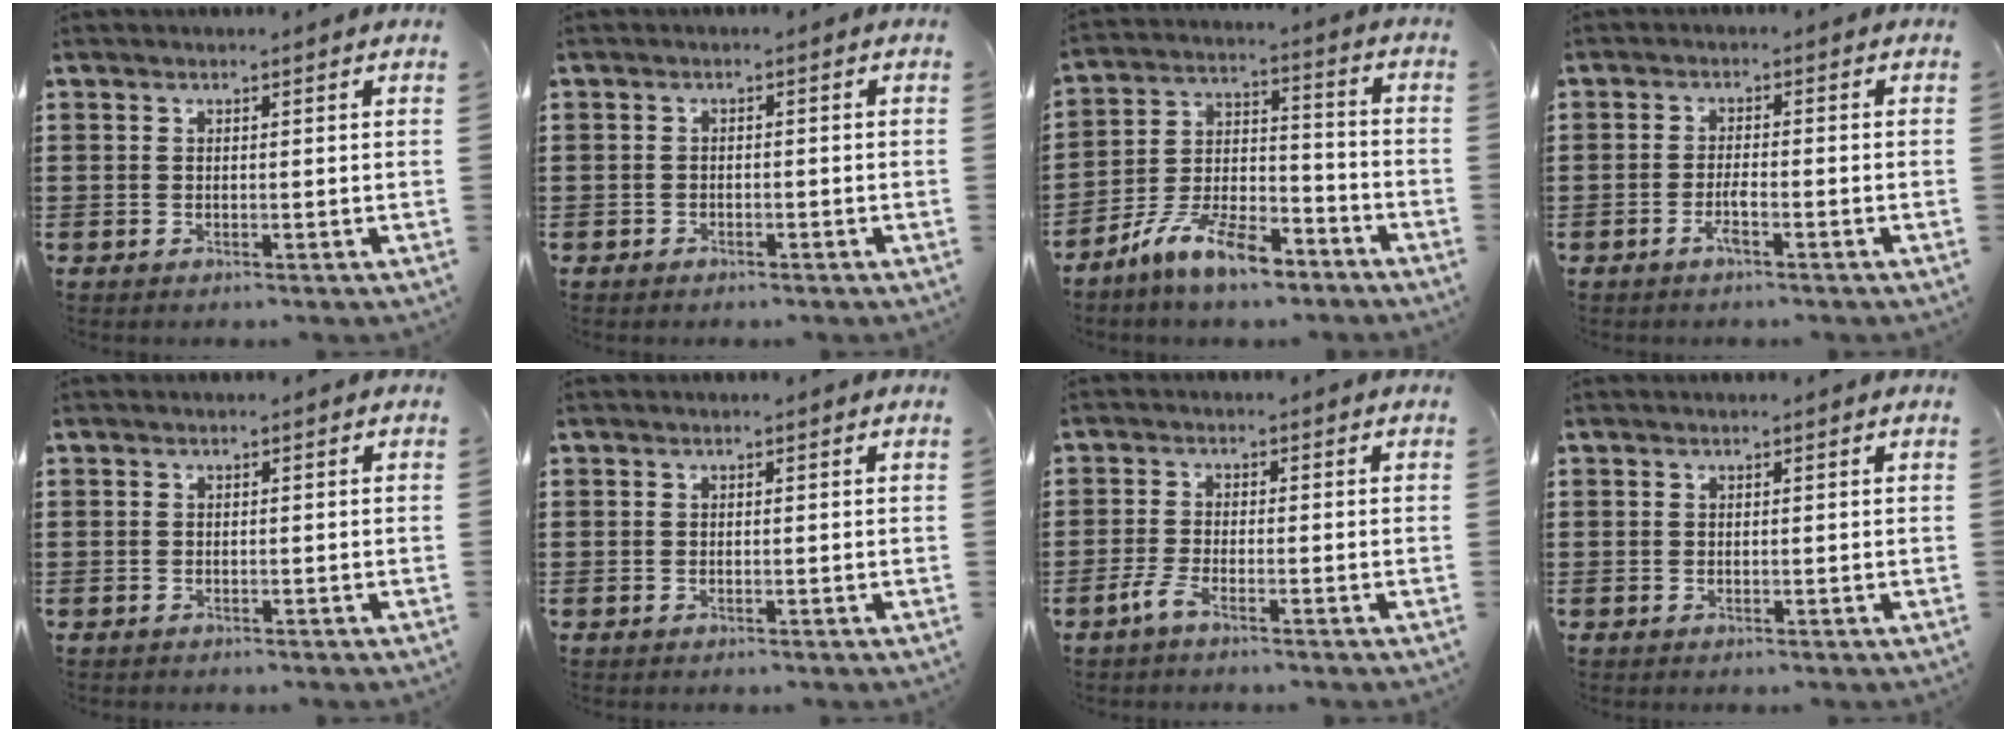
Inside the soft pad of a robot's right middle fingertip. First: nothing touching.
{"total": 1.2, "force": [-1.0, 0.6, 0.1], "torque": [-0.004, 0.003, -0.022]}
{"total": 10.8, "force": [-8.6, 3.2, 5.7], "torque": [-0.113, 0.027, -0.166]}
{"total": 2.1, "force": [-1.2, 0.2, 1.7], "torque": [-0.032, -0.001, -0.022]}
{"total": 0.8, "force": [-0.6, 0.5, -0.1], "torque": [0.002, 0.004, -0.016]}
{"total": 0.0}
{"total": 3.0, "force": [-2.2, 0.7, 1.9], "torque": [-0.053, -0.003, -0.047]}
{"total": 0.0}